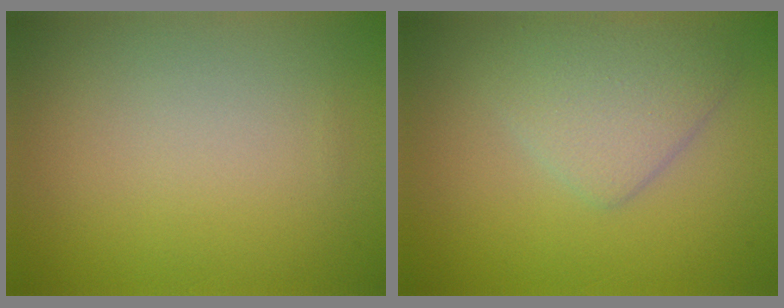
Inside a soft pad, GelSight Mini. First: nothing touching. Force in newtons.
{"total": 3.4, "press": 3.4, "slide": 0.1}